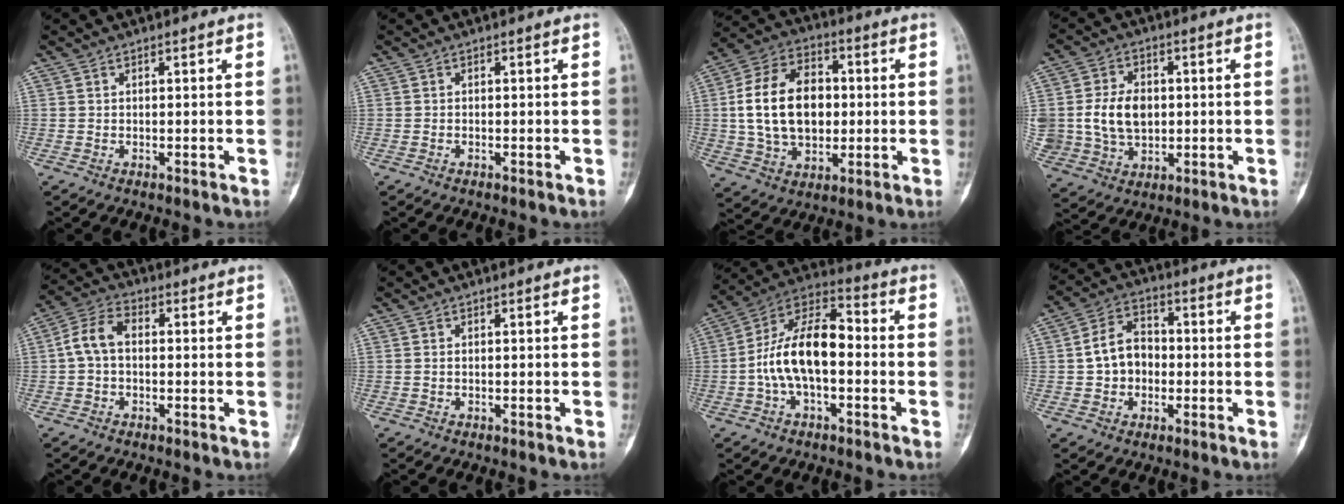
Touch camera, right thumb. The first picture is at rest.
{"total": 0.0}
{"total": 18.1, "force": [0.8, 12.4, 13.2], "torque": [-0.211, 0.018, 0.015]}
{"total": 13.6, "force": [0.4, 10.1, 9.0], "torque": [-0.169, 0.006, 0.024]}
{"total": 6.5, "force": [-0.1, 4.3, 5.0], "torque": [-0.094, 0.021, -0.011]}
{"total": 0.0}
{"total": 15.1, "force": [-1.7, 7.8, 12.8], "torque": [-0.228, 0.047, -0.040]}
{"total": 8.7, "force": [-0.7, 6.8, 5.3], "torque": [-0.069, 0.026, -0.024]}